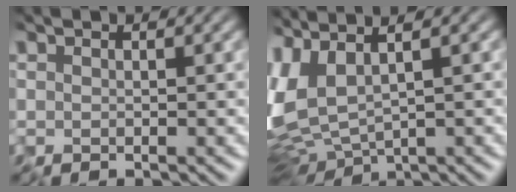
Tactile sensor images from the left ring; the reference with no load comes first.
{"total": 6.2, "force": [0.8, 2.2, 5.7], "torque": [-0.137, -0.007, 0.024]}